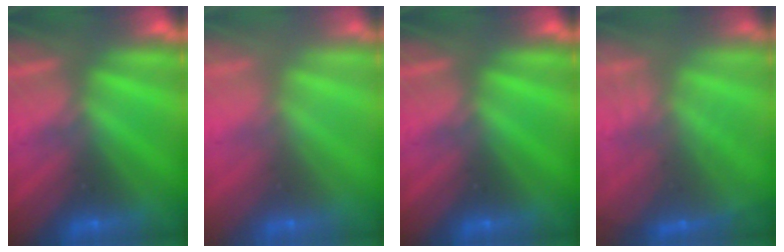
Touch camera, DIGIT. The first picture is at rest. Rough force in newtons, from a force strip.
{"total": 5.6}
{"total": 0.0}
{"total": 7.4}